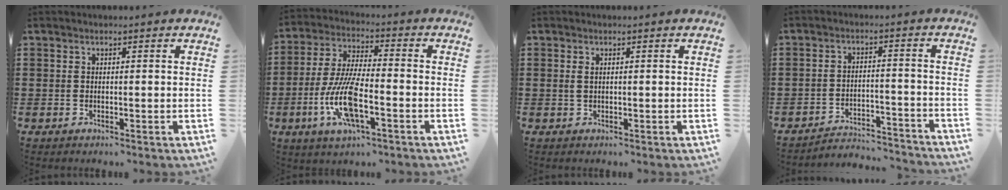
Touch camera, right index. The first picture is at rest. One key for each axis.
{"total": 10.5, "fx": -4.0, "fy": 3.0, "fz": 9.2, "tx": -0.210, "ty": -0.012, "tz": -0.078}
{"total": 0.8, "fx": 0.2, "fy": 0.3, "fz": 0.7, "tx": -0.015, "ty": 0.003, "tz": 0.004}
{"total": 3.9, "fx": -3.8, "fy": 0.5, "fz": 0.6, "tx": -0.016, "ty": 0.005, "tz": -0.080}